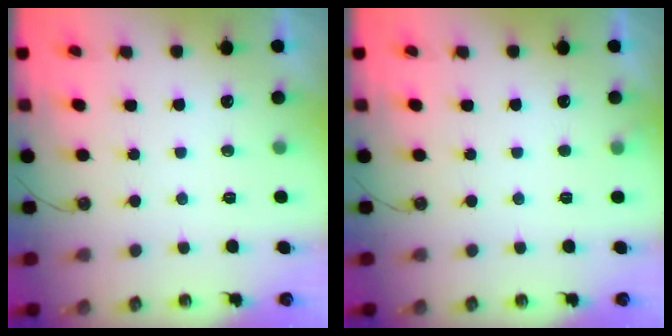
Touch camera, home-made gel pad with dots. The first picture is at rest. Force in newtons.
{"total": 2.6, "press": 2.6, "slide": 0.4}